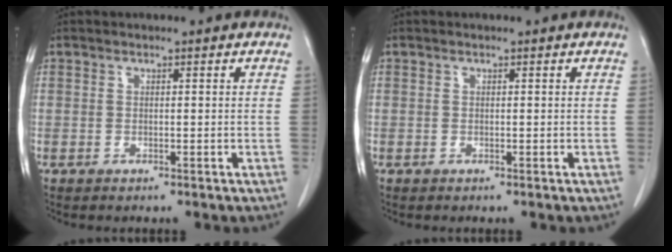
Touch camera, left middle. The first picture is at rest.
{"total": 0.0}